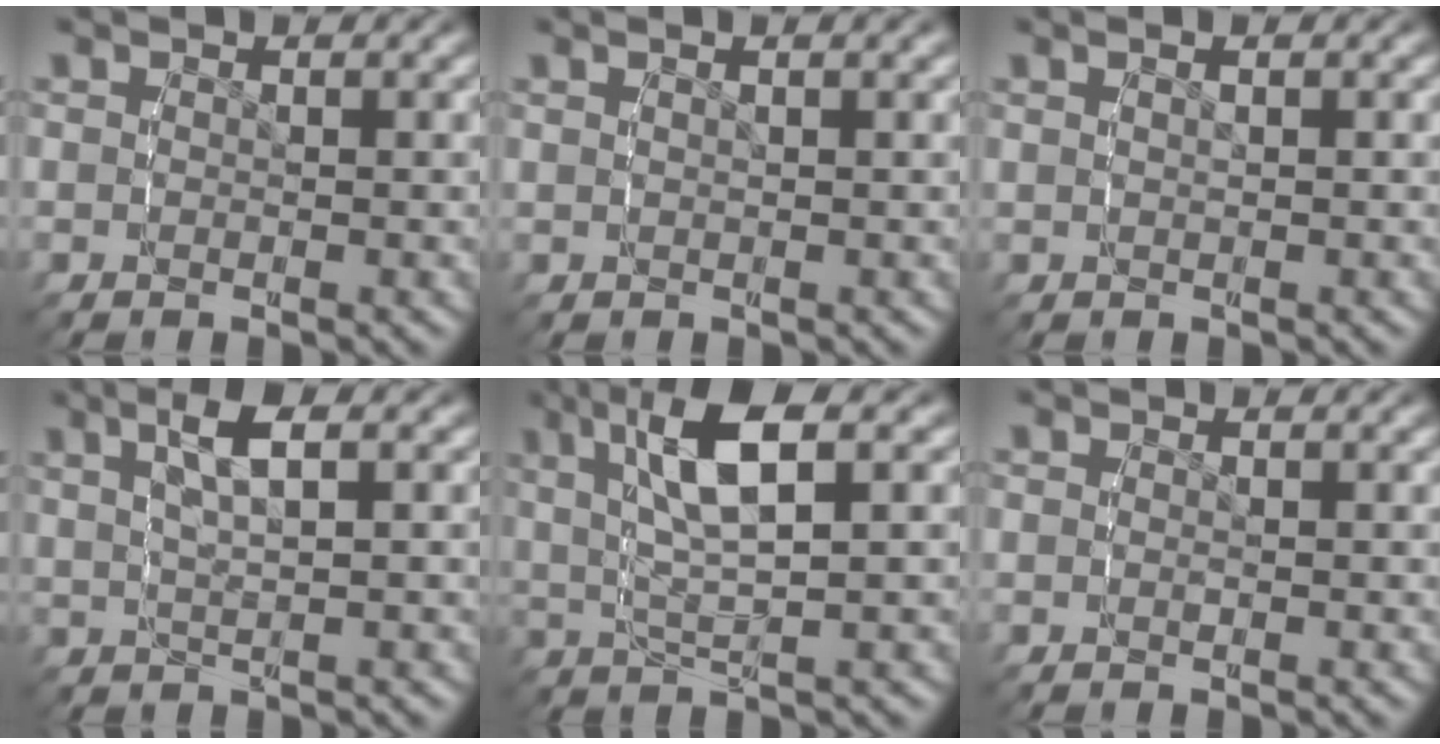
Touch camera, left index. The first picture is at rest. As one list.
[{"total": 1.0, "force": [0.7, -0.3, 0.7], "torque": [-0.009, 0.004, 0.014]}, {"total": 0.9, "force": [0.5, 0.0, 0.8], "torque": [-0.007, 0.003, 0.012]}, {"total": 4.3, "force": [2.1, 1.0, 3.6], "torque": [-0.069, 0.009, 0.039]}, {"total": 8.0, "force": [3.1, 2.6, 6.8], "torque": [-0.132, 0.010, 0.052]}, {"total": 0.6, "force": [0.1, 0.5, 0.3], "torque": [-0.007, 0.003, 0.001]}]